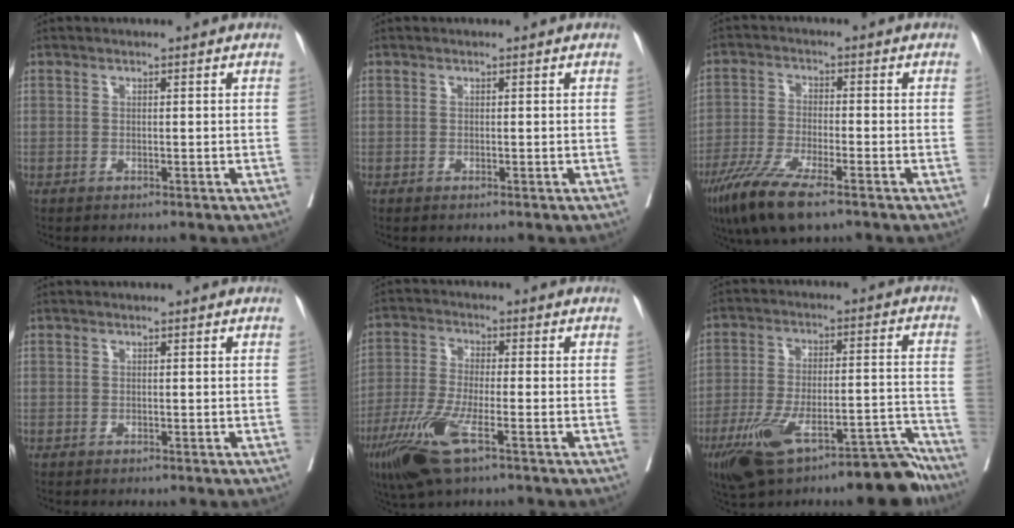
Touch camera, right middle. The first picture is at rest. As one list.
[{"total": 0.0}, {"total": 10.0, "force": [-6.7, 1.5, 7.3], "torque": [-0.138, -0.025, -0.117]}, {"total": 0.0}, {"total": 10.3, "force": [-5.3, 1.5, 8.7], "torque": [-0.184, -0.027, -0.099]}, {"total": 16.1, "force": [-11.7, 3.9, 10.3], "torque": [-0.149, 0.023, -0.192]}]